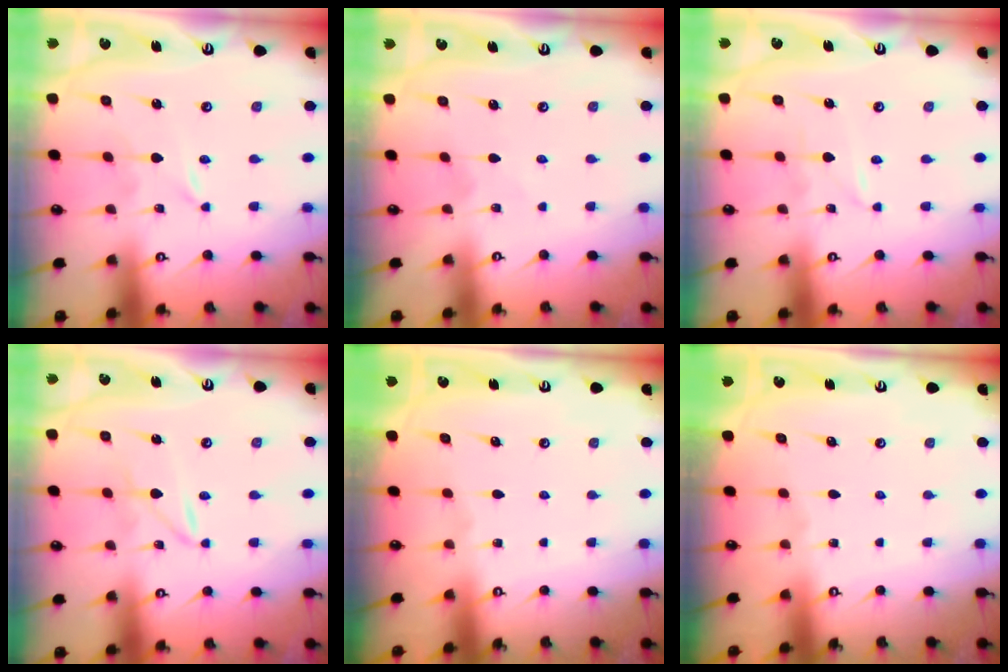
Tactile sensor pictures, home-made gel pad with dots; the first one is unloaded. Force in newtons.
{"total": 1.6, "press": 1.6, "slide": 0.2}
{"total": 0.6, "press": 0.6, "slide": 0.0}
{"total": 2.0, "press": 2.0, "slide": 0.2}
{"total": 0.0}
{"total": 0.0}